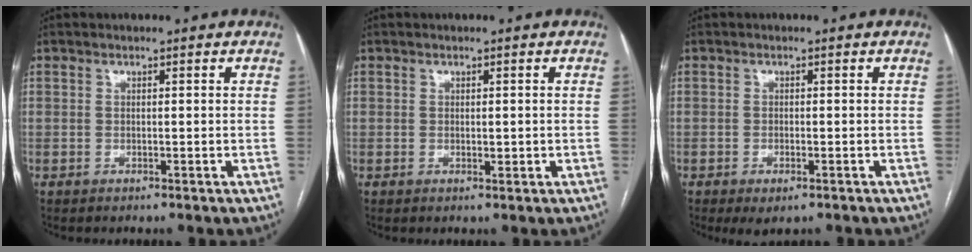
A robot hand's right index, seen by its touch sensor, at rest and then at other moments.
{"total": 1.0, "force": [-0.1, 0.4, 0.9], "torque": [-0.013, -0.002, 0.001]}
{"total": 3.0, "force": [-1.8, 1.1, 2.2], "torque": [-0.034, -0.003, -0.019]}